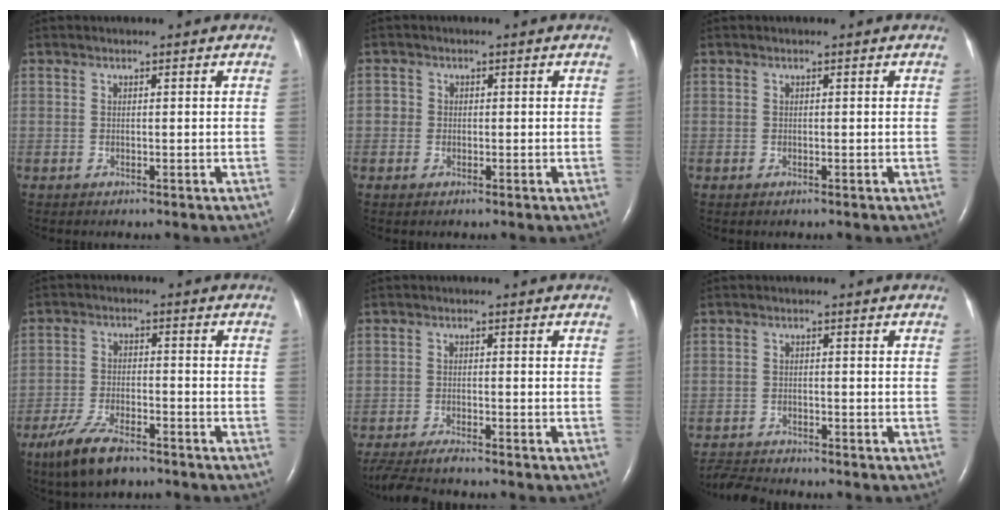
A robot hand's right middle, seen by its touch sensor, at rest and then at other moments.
{"total": 1.5, "force": [-0.3, 1.4, 0.3], "torque": [0.001, 0.005, -0.007]}
{"total": 0.0}
{"total": 8.6, "force": [-6.2, 2.6, 5.3], "torque": [-0.116, -0.014, -0.112]}
{"total": 7.4, "force": [-6.6, 0.6, 3.2], "torque": [-0.054, -0.020, -0.112]}
{"total": 3.9, "force": [-3.9, 0.0, 0.1], "torque": [-0.002, -0.019, -0.070]}